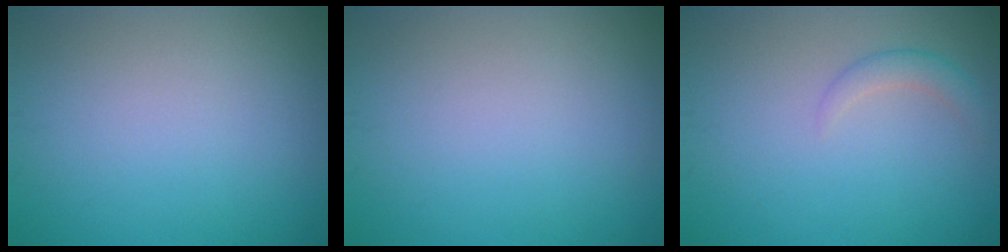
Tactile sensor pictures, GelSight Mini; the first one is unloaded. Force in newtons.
{"total": 0.0}
{"total": 1.5, "press": 1.5, "slide": 0.1}